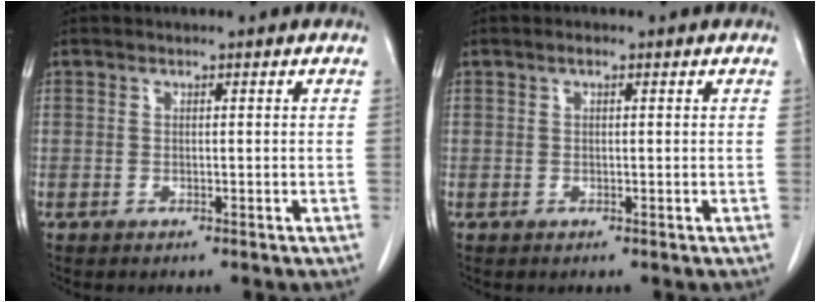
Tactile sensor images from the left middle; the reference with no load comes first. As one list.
[{"total": 0.7, "force": [0.4, 0.2, 0.6], "torque": [-0.010, 0.004, 0.004]}]